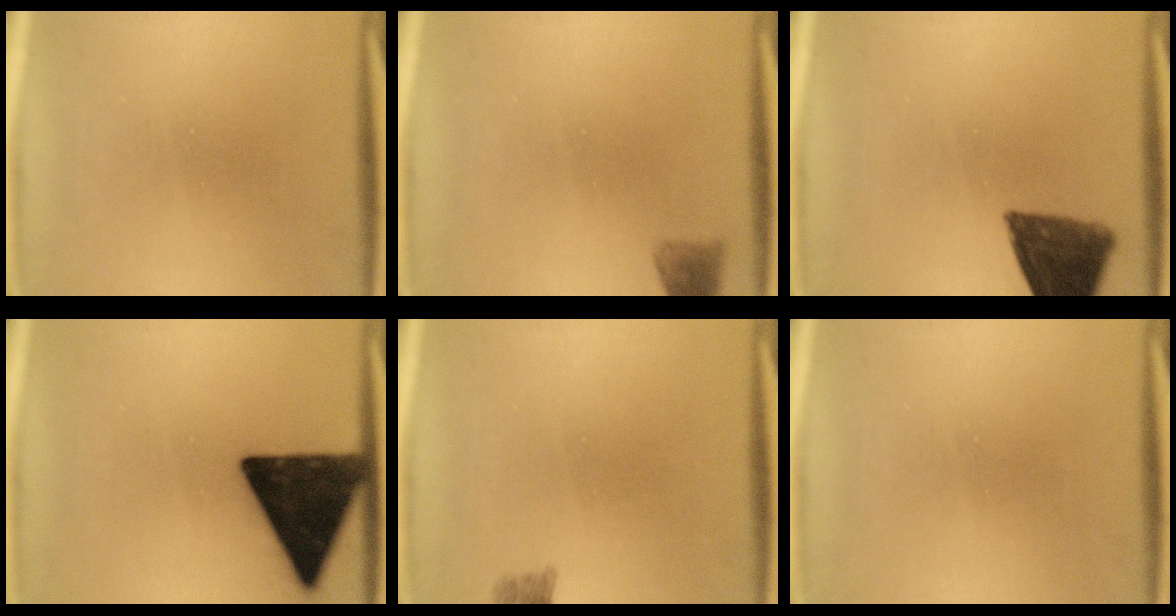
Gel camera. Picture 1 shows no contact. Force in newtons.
{"total": 2.0}
{"total": 12.0}
{"total": 17.2}
{"total": 2.0}
{"total": 0.0}